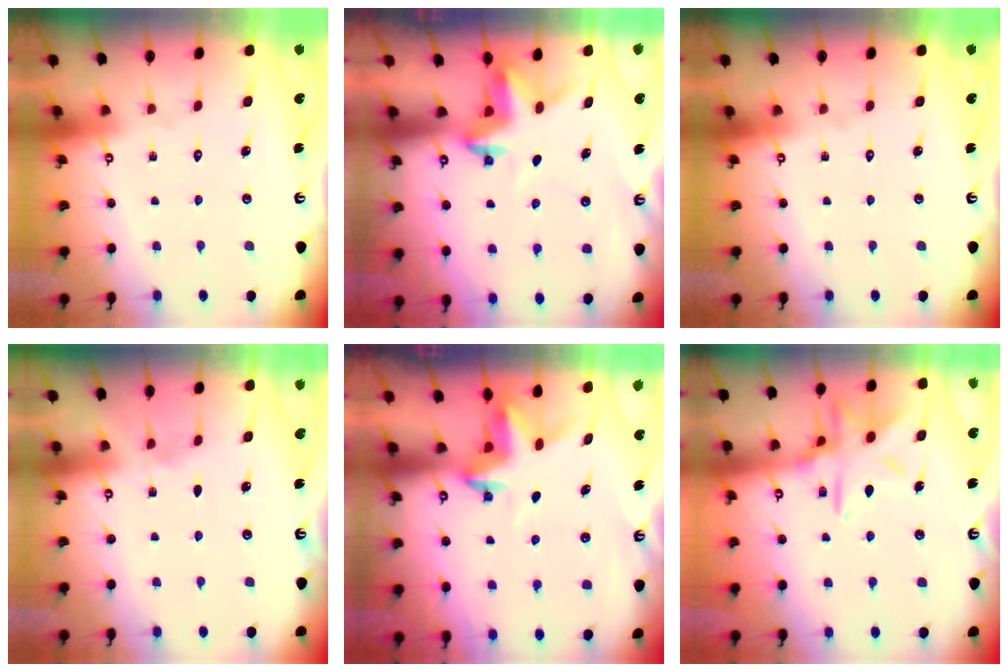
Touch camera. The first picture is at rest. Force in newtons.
{"total": 3.2, "press": 3.2, "slide": 0.1}
{"total": 0.0}
{"total": 3.1, "press": 2.3, "slide": 2.1}
{"total": 4.0, "press": 4.0, "slide": 0.3}
{"total": 13.4, "press": 13.3, "slide": 0.8}